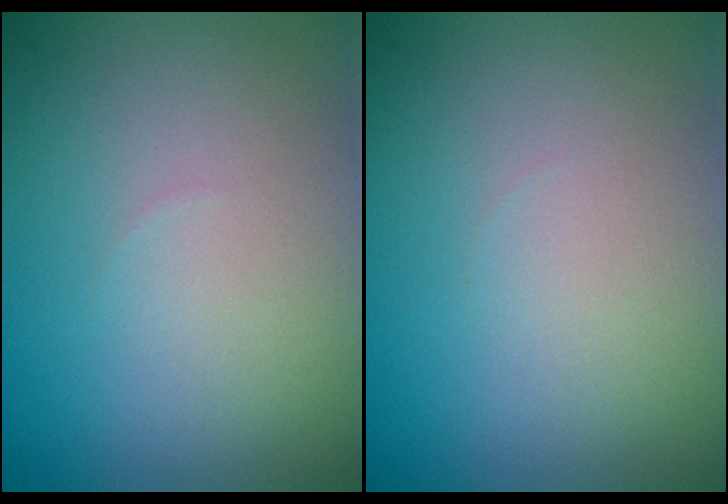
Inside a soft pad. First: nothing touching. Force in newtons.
{"total": 0.5, "press": 0.5, "slide": 0.0}